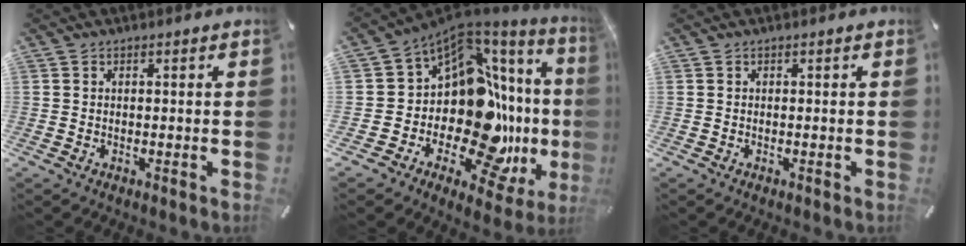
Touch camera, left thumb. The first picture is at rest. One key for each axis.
{"total": 18.0, "fx": -3.9, "fy": 11.6, "fz": 13.2, "tx": -0.194, "ty": -0.072, "tz": -0.035}
{"total": 0.0}